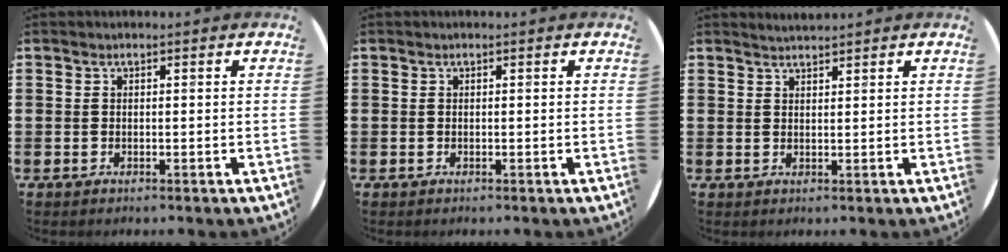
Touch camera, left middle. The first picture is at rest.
{"total": 0.0}
{"total": 1.4, "force": [1.4, 0.0, 0.1], "torque": [-0.003, 0.002, 0.028]}